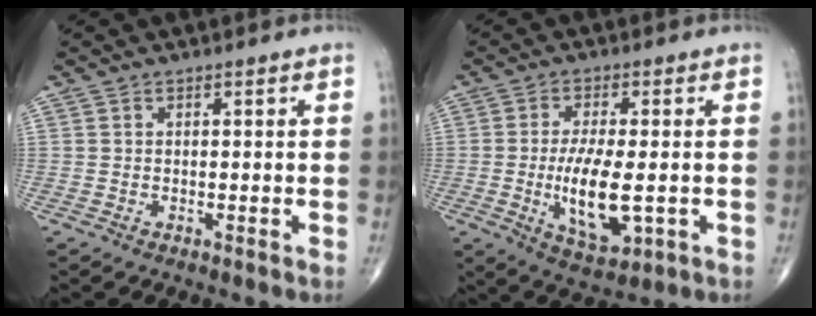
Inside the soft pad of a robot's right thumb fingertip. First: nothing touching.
{"total": 10.9, "force": [-1.6, 4.1, 9.9], "torque": [-0.179, -0.016, -0.019]}